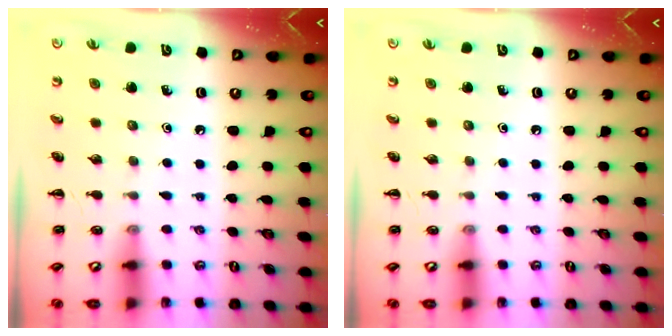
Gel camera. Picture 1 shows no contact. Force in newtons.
{"total": 0.0}